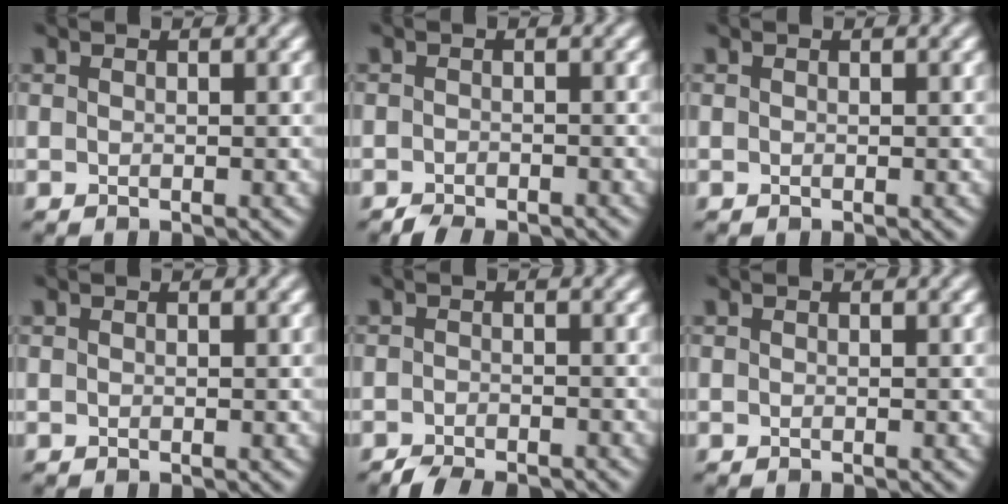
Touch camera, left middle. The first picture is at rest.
{"total": 1.9, "force": [-1.8, 0.4, 0.5], "torque": [-0.005, 0.002, -0.034]}
{"total": 0.0}
{"total": 0.0}
{"total": 2.7, "force": [-2.5, 0.5, 0.8], "torque": [-0.012, 0.001, -0.047]}
{"total": 0.0}